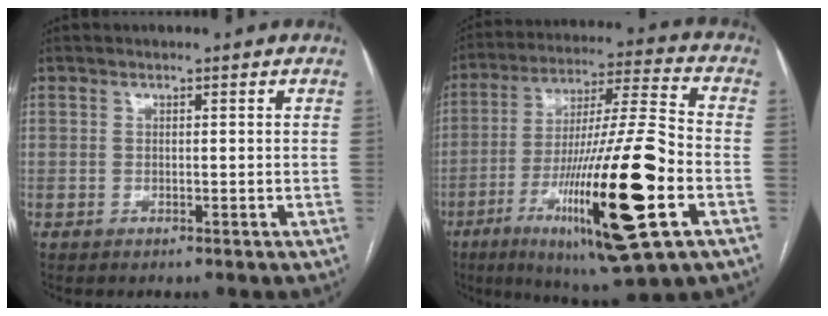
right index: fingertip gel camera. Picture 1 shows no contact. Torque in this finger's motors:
{"motor_torque": [2.14, 0.00, 1.05, 0.21]}